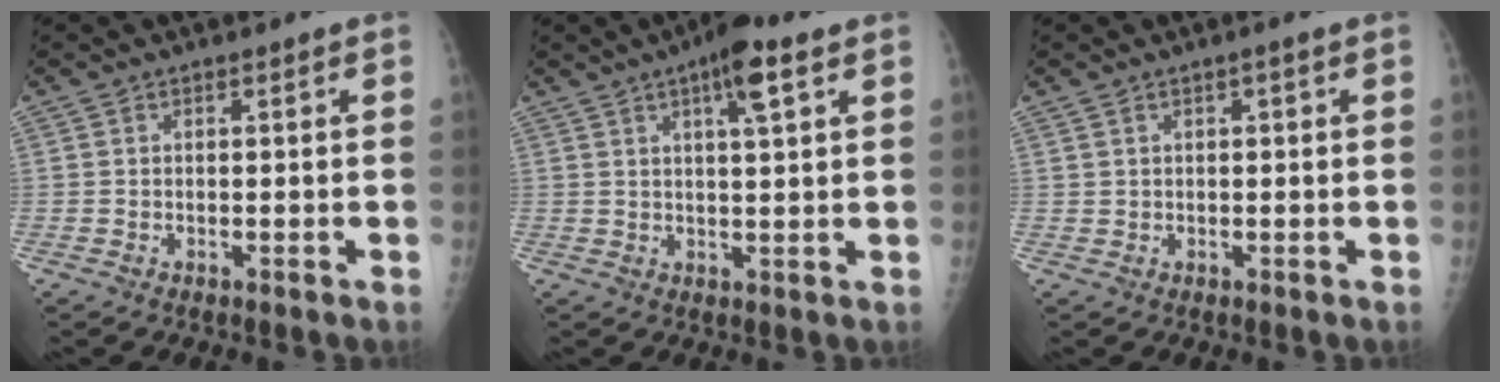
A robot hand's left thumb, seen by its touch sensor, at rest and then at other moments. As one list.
[{"total": 7.1, "force": [3.6, 1.7, 5.9], "torque": [-0.087, -0.005, 0.053]}, {"total": 0.8, "force": [0.5, 0.6, 0.2], "torque": [0.005, -0.001, 0.008]}]